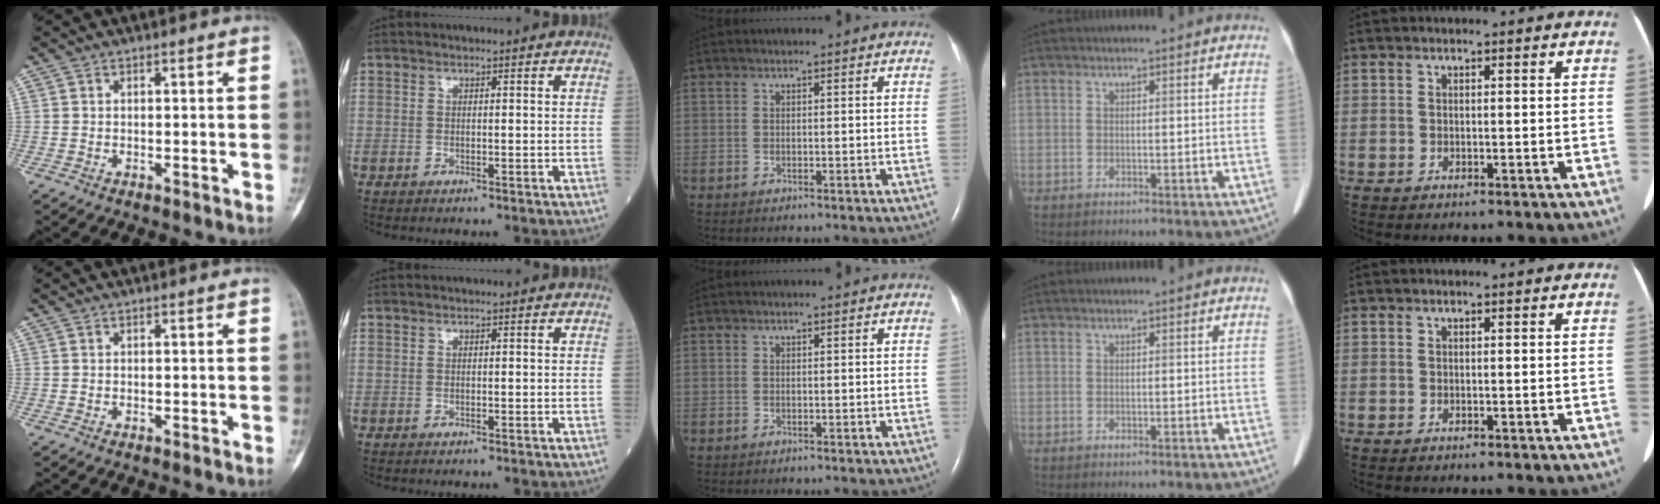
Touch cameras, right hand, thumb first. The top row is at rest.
{}